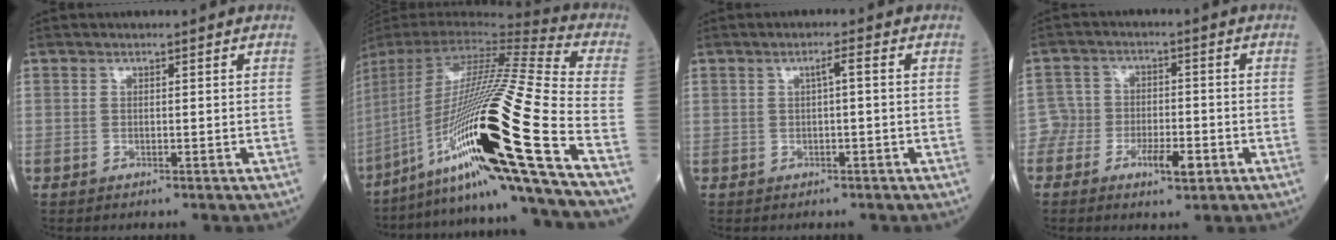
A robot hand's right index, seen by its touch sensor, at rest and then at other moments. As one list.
[{"total": 31.6, "force": [-12.9, -0.1, 28.9], "torque": [-0.515, -0.039, -0.230]}, {"total": 1.7, "force": [0.2, 0.0, 1.7], "torque": [-0.025, 0.005, 0.003]}, {"total": 5.4, "force": [-2.7, 3.0, 3.6], "torque": [-0.053, 0.008, -0.045]}]